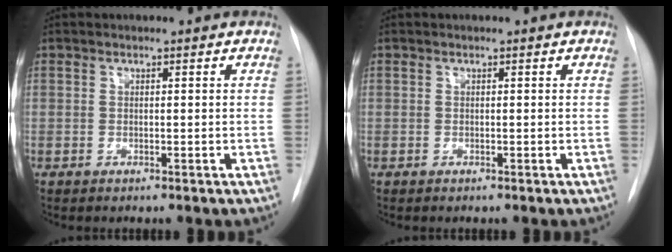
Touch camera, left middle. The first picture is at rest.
{"total": 0.0}